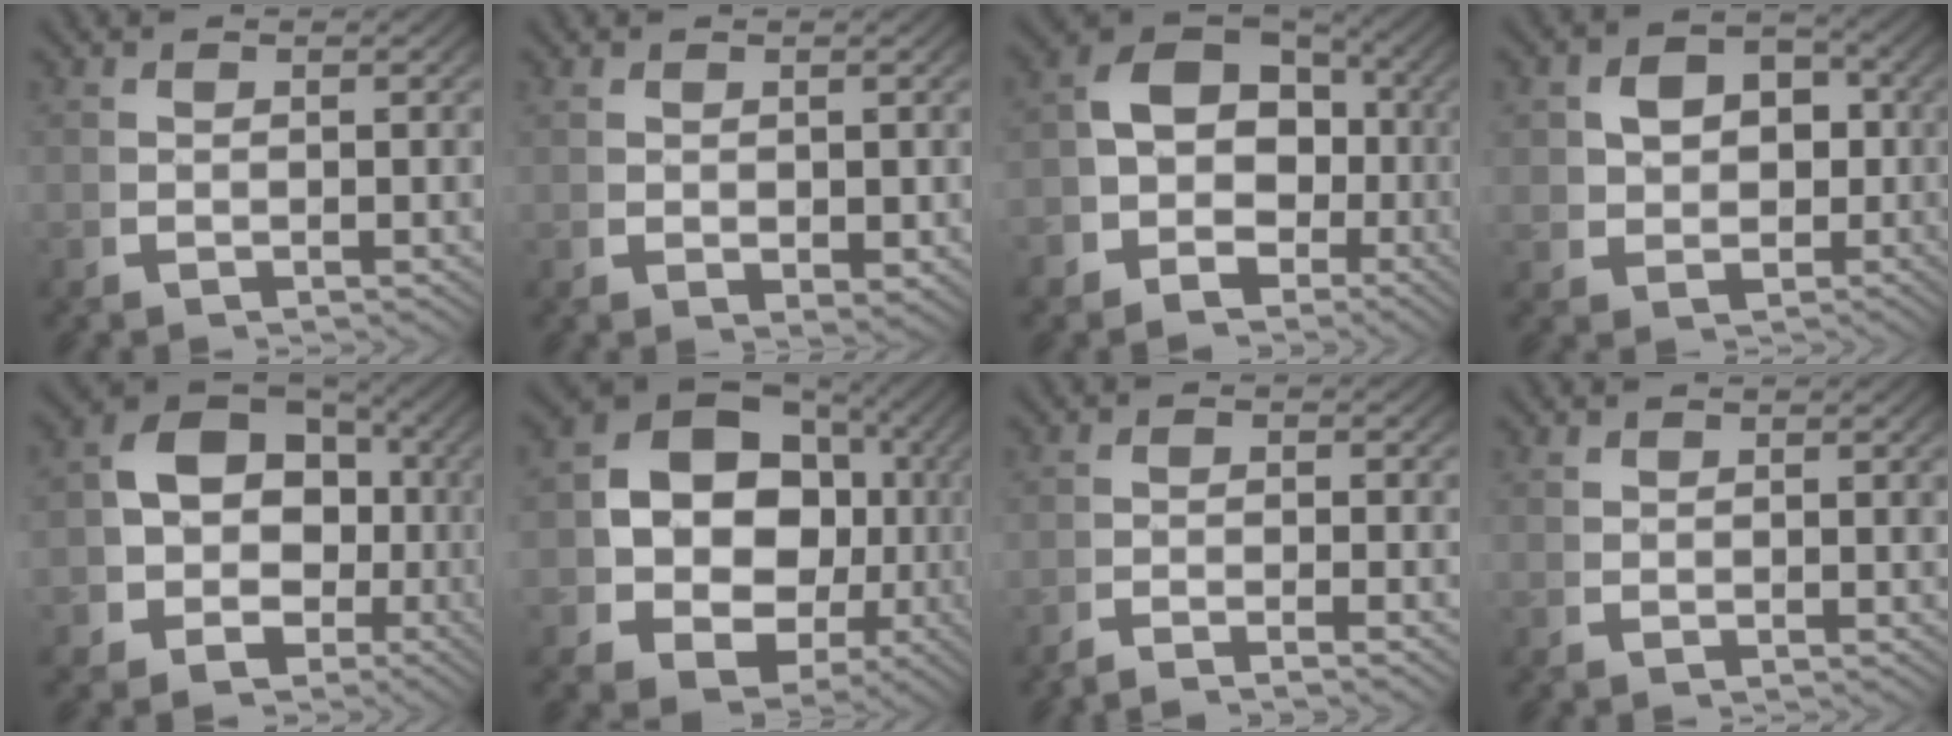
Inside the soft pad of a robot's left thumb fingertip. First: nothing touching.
{"total": 1.6, "force": [0.4, 1.0, 1.2], "torque": [-0.022, -0.012, 0.017]}
{"total": 10.0, "force": [-0.9, 8.2, 5.7], "torque": [-0.114, -0.024, -0.019]}
{"total": 5.9, "force": [0.5, 4.8, 3.4], "torque": [-0.067, -0.025, 0.026]}
{"total": 11.5, "force": [-1.6, 9.9, 5.6], "torque": [-0.128, -0.037, -0.025]}
{"total": 14.6, "force": [-1.4, 11.3, 9.0], "torque": [-0.198, -0.068, -0.004]}
{"total": 1.8, "force": [-1.6, 0.1, 0.9], "torque": [-0.008, -0.001, -0.036]}
{"total": 0.9, "force": [0.9, -0.1, 0.2], "torque": [-0.004, -0.001, 0.022]}